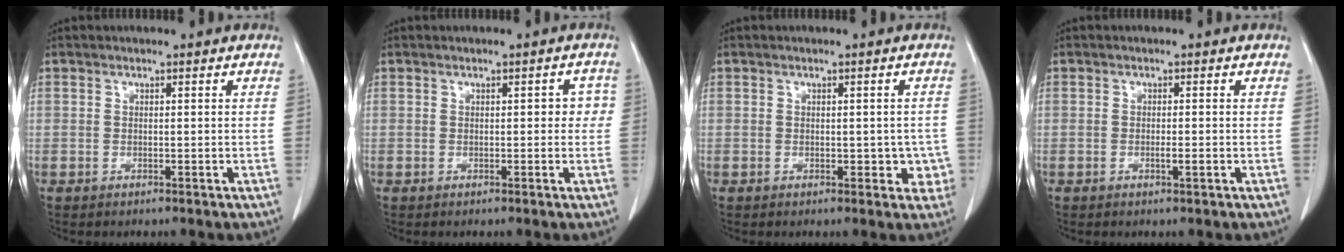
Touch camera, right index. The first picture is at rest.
{"total": 2.2, "force": [0.1, 1.4, 1.8], "torque": [-0.013, 0.021, 0.001]}
{"total": 3.7, "force": [-0.6, 2.3, 2.9], "torque": [-0.017, 0.010, -0.001]}
{"total": 1.2, "force": [-0.4, 0.0, 1.2], "torque": [-0.021, -0.002, -0.005]}